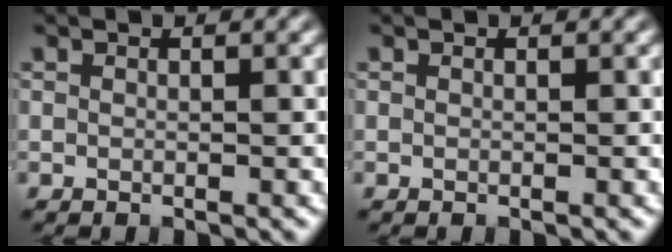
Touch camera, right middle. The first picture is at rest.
{"total": 0.0}